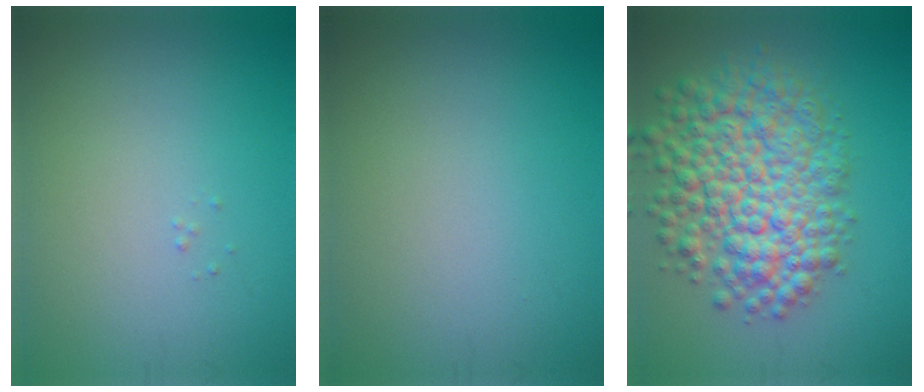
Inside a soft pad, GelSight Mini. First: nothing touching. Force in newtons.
{"total": 0.0}
{"total": 9.6, "press": 9.6, "slide": 0.3}